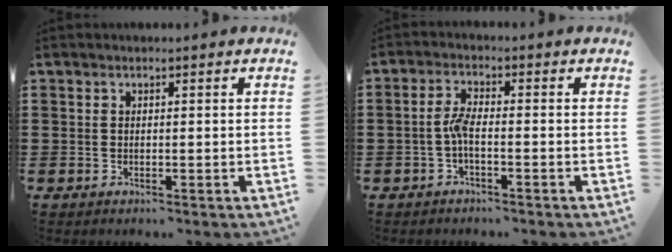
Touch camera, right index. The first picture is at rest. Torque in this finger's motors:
{"motor_torque": [0.69, -0.45, 0.07, 0.10]}